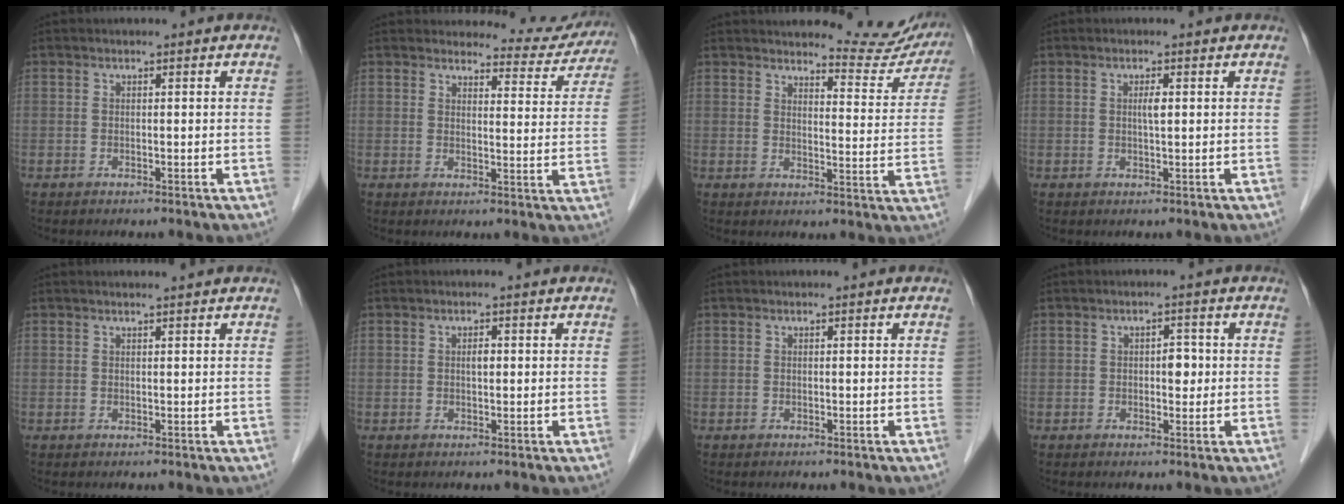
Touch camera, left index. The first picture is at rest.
{"total": 9.7, "force": [9.4, 2.3, 0.5], "torque": [0.019, -0.034, 0.085]}
{"total": 12.0, "force": [11.7, 1.7, 1.5], "torque": [-0.003, -0.063, 0.117]}
{"total": 1.4, "force": [-0.1, 0.1, 1.4], "torque": [-0.025, -0.003, -0.004]}
{"total": 1.0, "force": [0.8, -0.2, 0.5], "torque": [-0.007, 0.004, 0.014]}
{"total": 1.1, "force": [-0.2, 0.4, 1.0], "torque": [-0.016, -0.003, -0.006]}
{"total": 0.0}
{"total": 2.2, "force": [-0.4, 1.3, 1.7], "torque": [-0.020, 0.001, -0.008]}